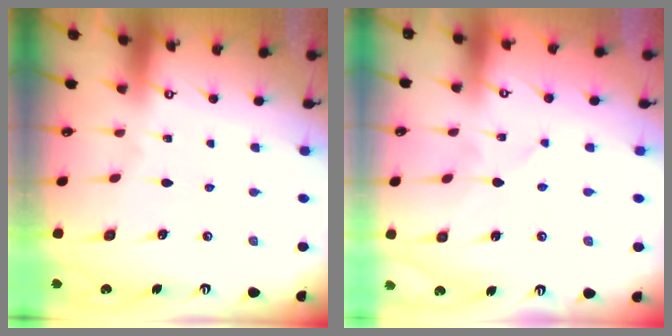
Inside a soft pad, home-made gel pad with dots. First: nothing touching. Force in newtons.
{"total": 0.6, "press": 0.6, "slide": 0.1}